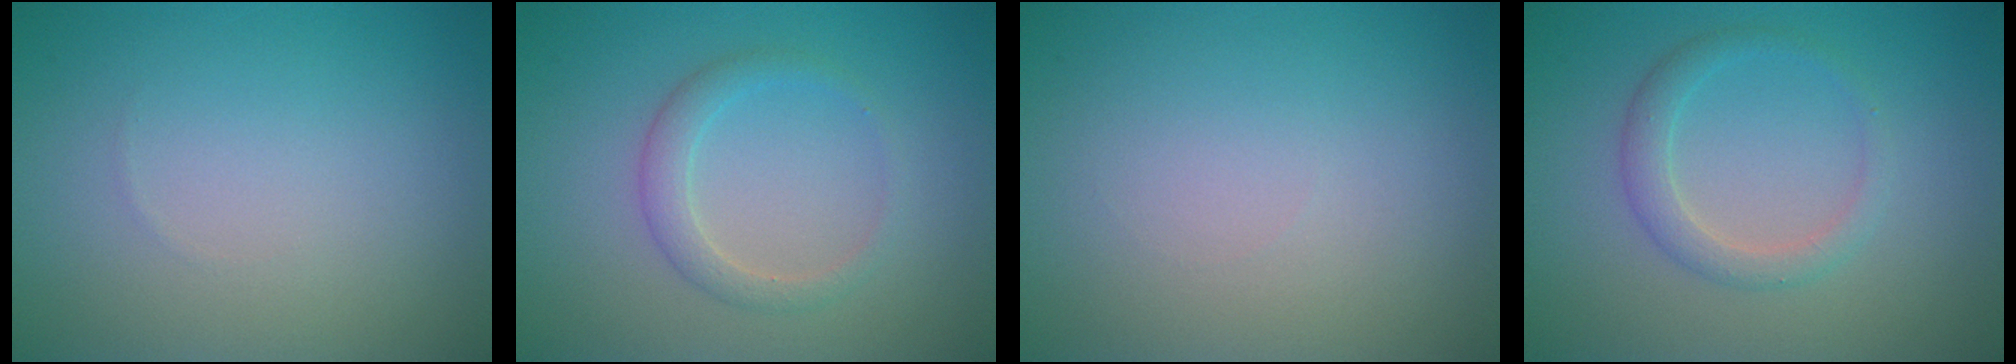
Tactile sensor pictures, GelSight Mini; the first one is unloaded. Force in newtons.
{"total": 2.1, "press": 2.1, "slide": 0.2}
{"total": 0.0}
{"total": 2.2, "press": 2.2, "slide": 0.1}